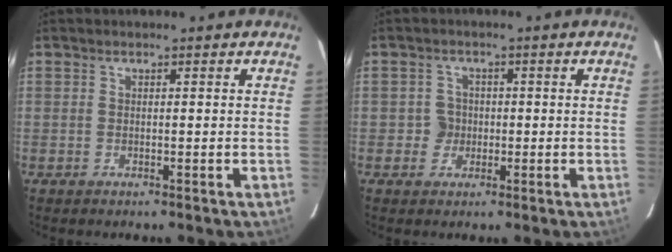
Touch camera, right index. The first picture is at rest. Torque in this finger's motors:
{"motor_torque": [0.44, 0.20, 0.11, 0.02]}